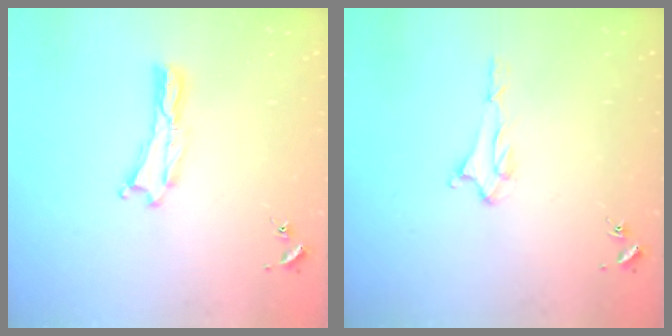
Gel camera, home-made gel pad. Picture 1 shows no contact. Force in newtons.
{"total": 1.5, "press": 1.5, "slide": 0.2}